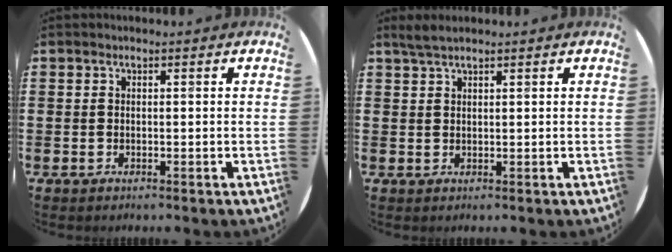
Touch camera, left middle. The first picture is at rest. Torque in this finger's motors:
{"motor_torque": [0.24, -0.22, 0.01, 0.00]}